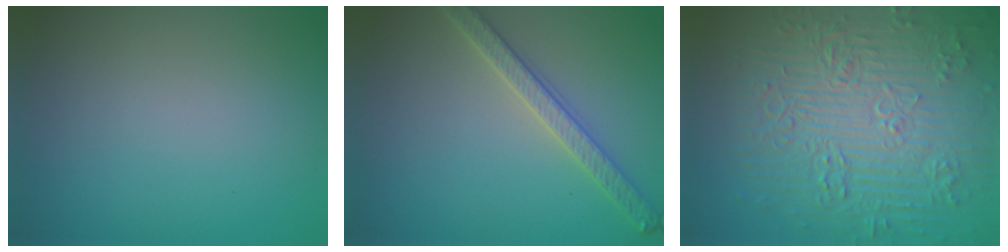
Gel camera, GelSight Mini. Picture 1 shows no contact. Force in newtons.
{"total": 3.3, "press": 3.1, "slide": 1.3}
{"total": 11.2, "press": 7.4, "slide": 8.4}